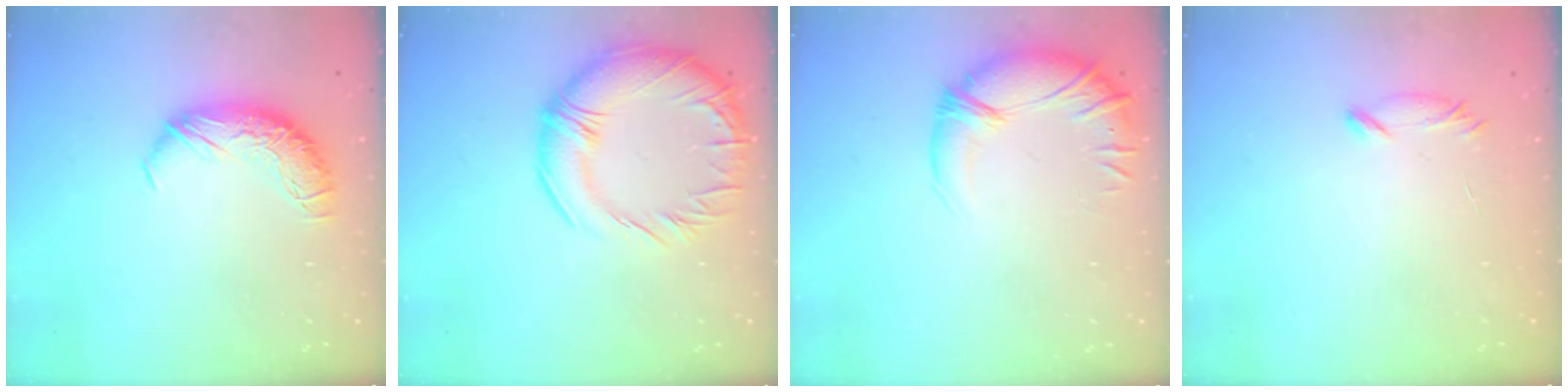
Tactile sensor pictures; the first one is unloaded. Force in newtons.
{"total": 8.1, "press": 7.8, "slide": 2.2}
{"total": 3.0, "press": 1.5, "slide": 2.6}
{"total": 7.5, "press": 7.5, "slide": 0.5}